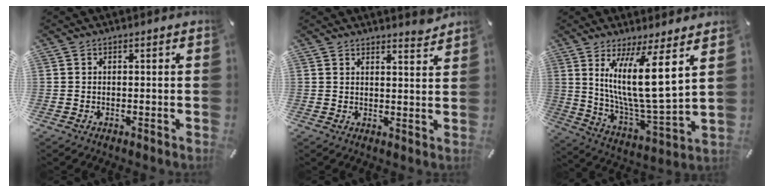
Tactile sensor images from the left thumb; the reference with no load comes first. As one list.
[{"total": 3.0, "force": [2.9, 0.3, 0.4], "torque": [0.004, -0.024, 0.051]}, {"total": 15.8, "force": [7.0, 2.5, 14.0], "torque": [-0.274, -0.049, 0.103]}]